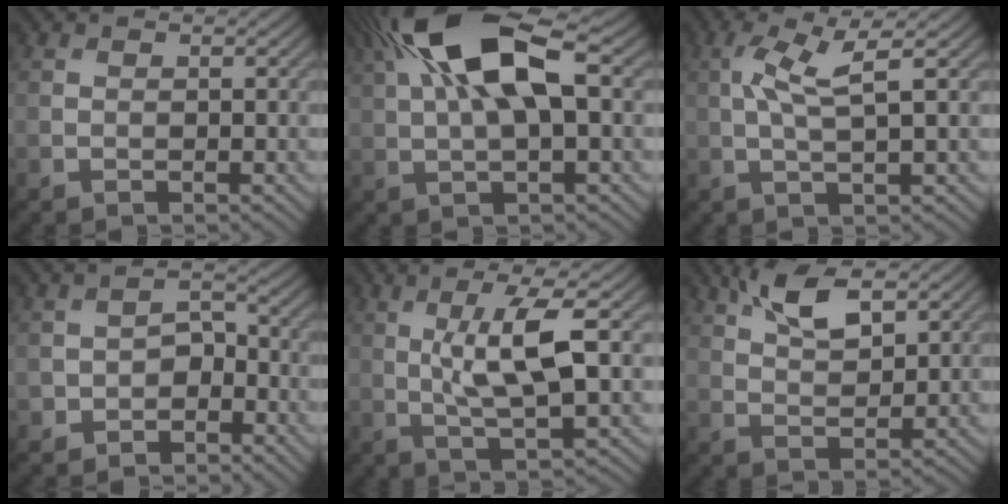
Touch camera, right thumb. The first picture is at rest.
{"total": 14.0, "force": [4.1, 5.5, 12.3], "torque": [-0.246, 0.020, 0.067]}
{"total": 5.2, "force": [1.3, 0.9, 5.0], "torque": [-0.107, 0.012, 0.025]}
{"total": 3.7, "force": [-1.9, 2.6, 1.8], "torque": [-0.021, 0.005, -0.037]}
{"total": 8.5, "force": [1.0, 1.8, 8.3], "torque": [-0.154, 0.007, 0.020]}
{"total": 6.4, "force": [3.7, 2.4, 4.6], "torque": [-0.101, 0.003, 0.075]}